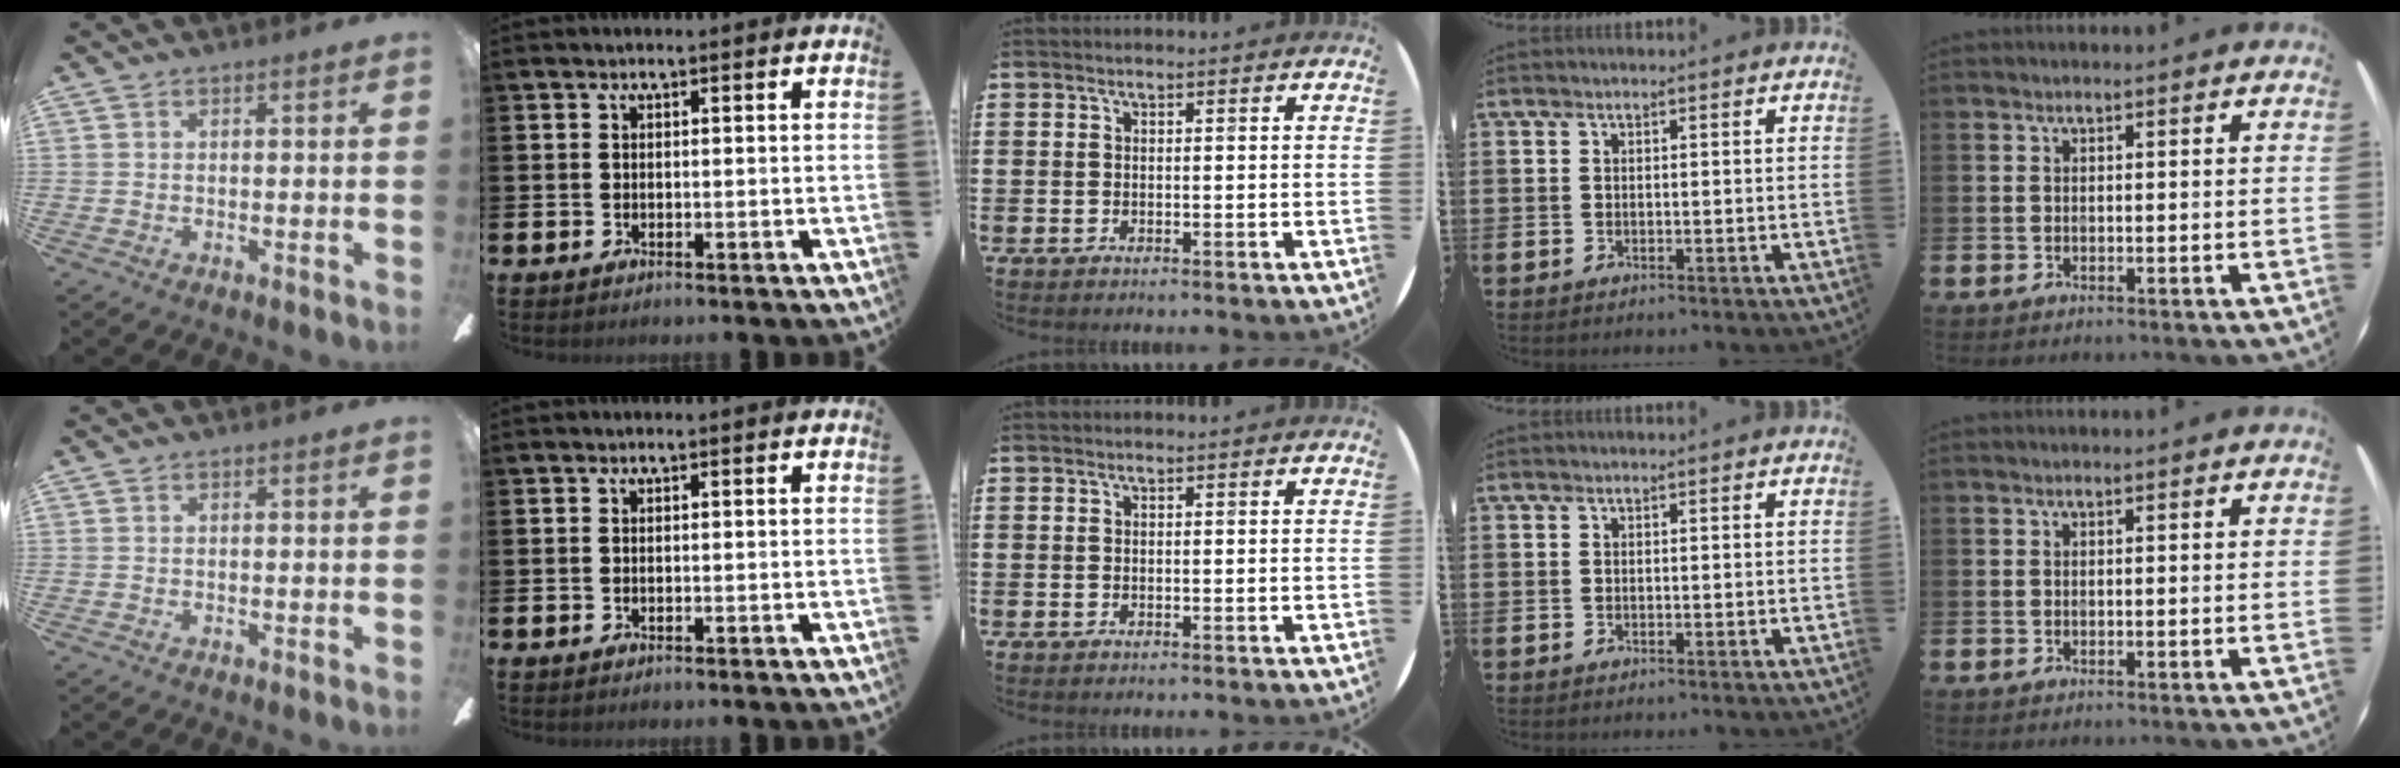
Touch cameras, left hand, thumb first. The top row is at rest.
{}